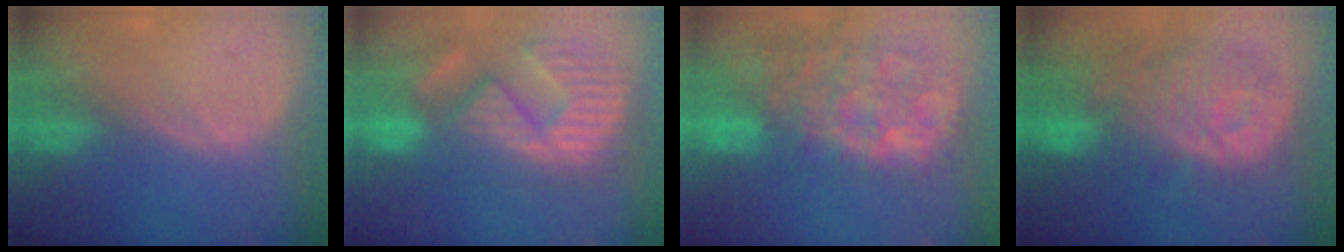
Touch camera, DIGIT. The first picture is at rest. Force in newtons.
{"total": 13.7, "press": 12.2, "slide": 6.2}
{"total": 14.9, "press": 12.1, "slide": 8.8}
{"total": 12.6, "press": 11.2, "slide": 5.9}